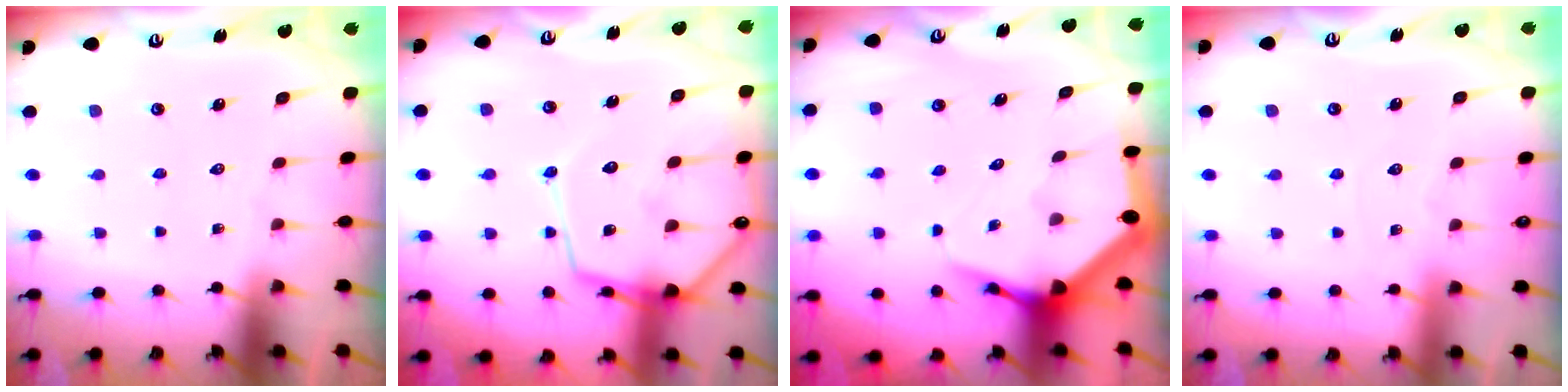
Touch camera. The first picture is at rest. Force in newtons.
{"total": 13.8, "press": 13.7, "slide": 1.3}
{"total": 6.6, "press": 6.5, "slide": 0.7}
{"total": 2.7, "press": 2.7, "slide": 0.3}